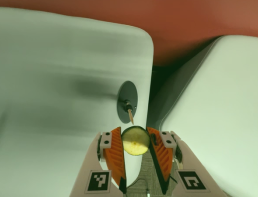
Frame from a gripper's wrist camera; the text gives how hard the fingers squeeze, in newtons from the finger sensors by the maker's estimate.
{"total": 11.0, "left": 11.0, "right": 11.0}